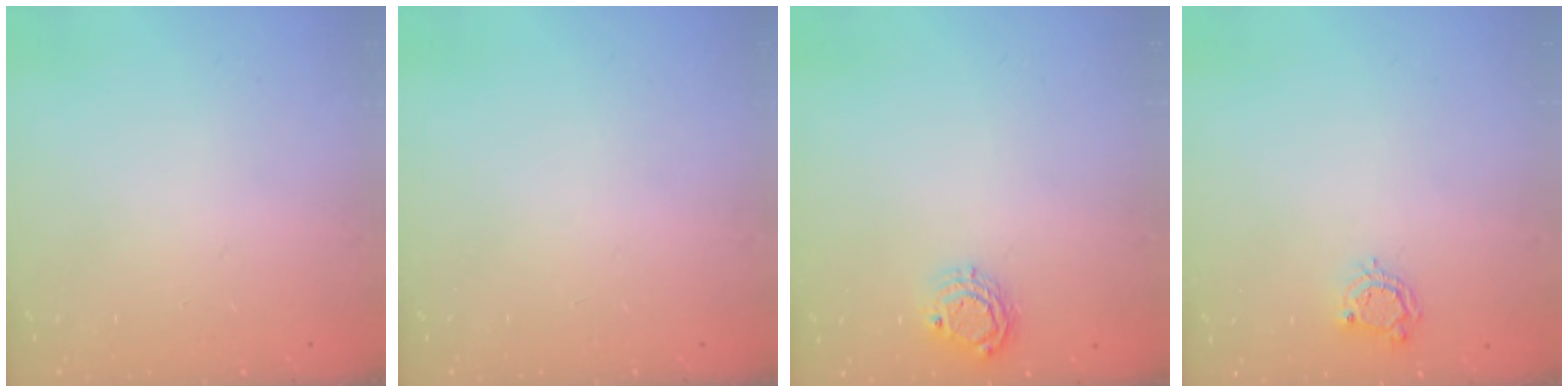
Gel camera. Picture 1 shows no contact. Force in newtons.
{"total": 0.0}
{"total": 6.3, "press": 6.3, "slide": 0.4}
{"total": 5.7, "press": 5.7, "slide": 0.4}